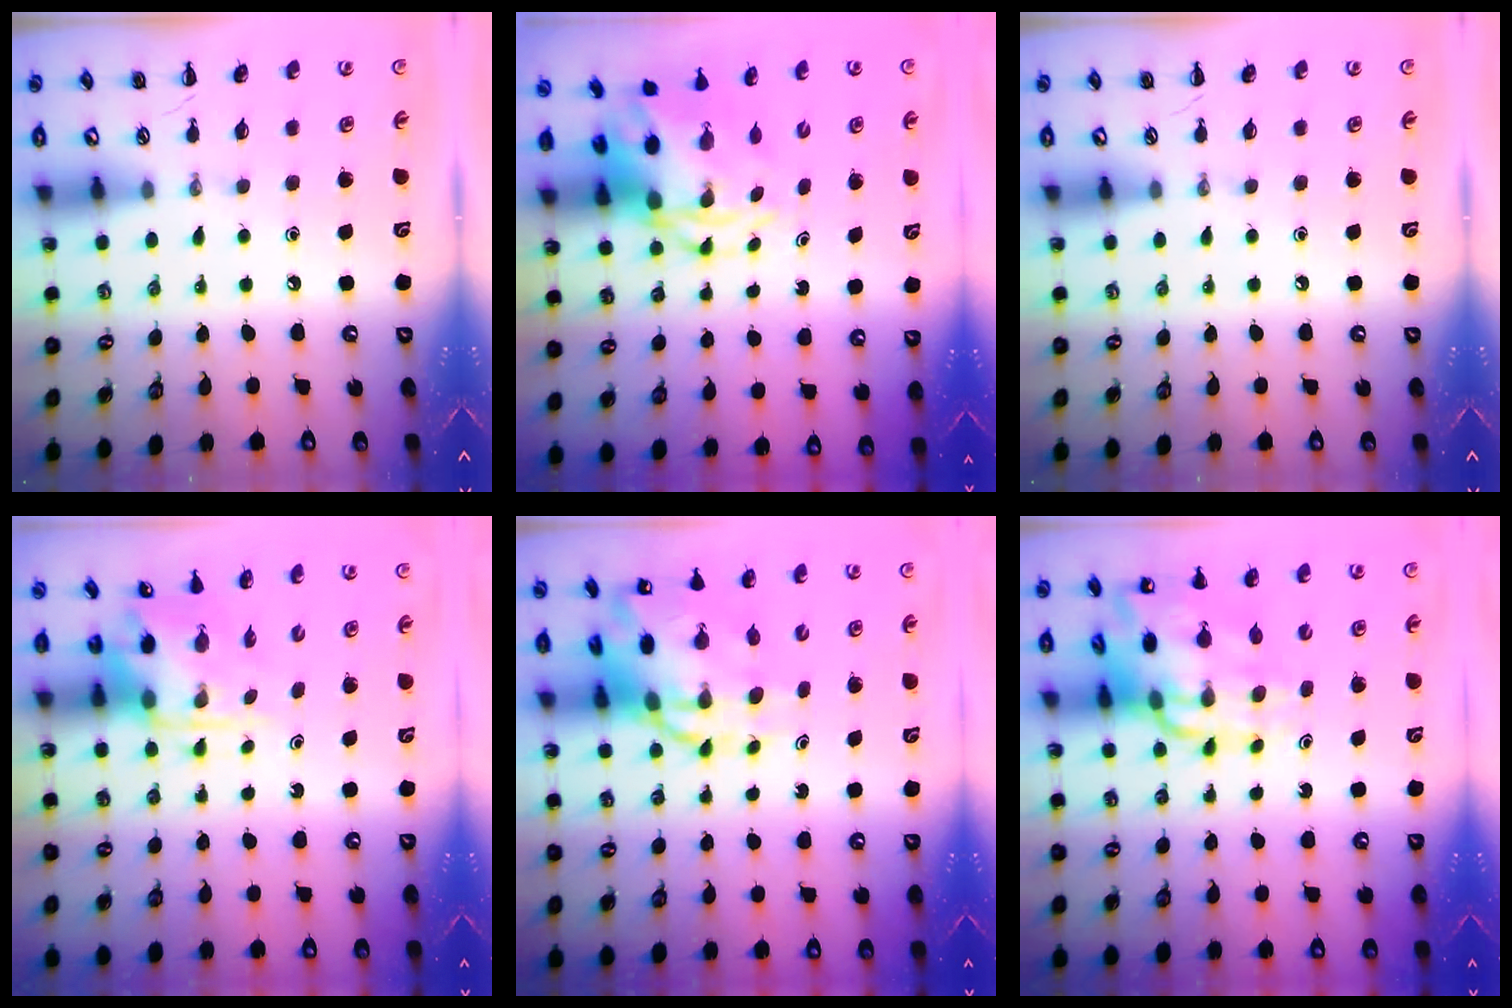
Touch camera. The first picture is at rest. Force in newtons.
{"total": 6.1, "press": 5.9, "slide": 1.8}
{"total": 0.0}
{"total": 4.6, "press": 4.6, "slide": 0.5}
{"total": 11.7, "press": 11.3, "slide": 3.0}
{"total": 15.0, "press": 14.4, "slide": 4.1}